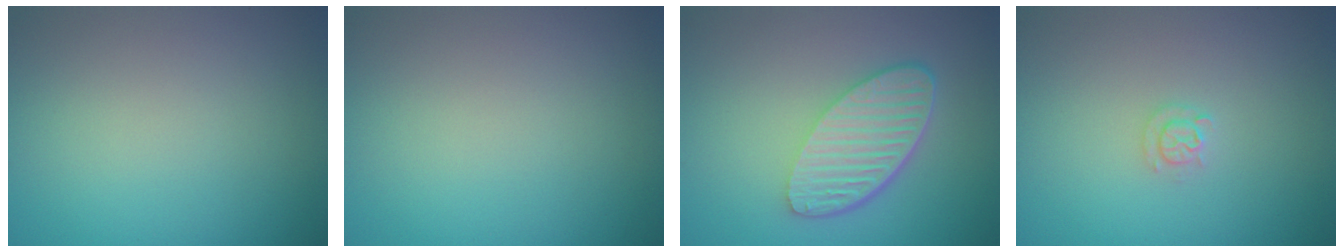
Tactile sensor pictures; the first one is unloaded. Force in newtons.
{"total": 0.0}
{"total": 5.6, "press": 4.0, "slide": 3.9}
{"total": 1.1, "press": 1.1, "slide": 0.2}